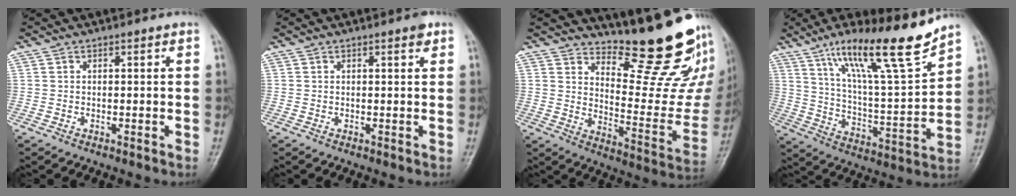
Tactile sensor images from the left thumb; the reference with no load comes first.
{"total": 1.1, "force": [0.7, 0.4, 0.8], "torque": [-0.001, -0.001, 0.007]}
{"total": 19.1, "force": [16.4, 3.8, 9.1], "torque": [-0.079, -0.167, 0.227]}
{"total": 18.7, "force": [13.1, 2.2, 13.2], "torque": [-0.192, -0.071, 0.226]}